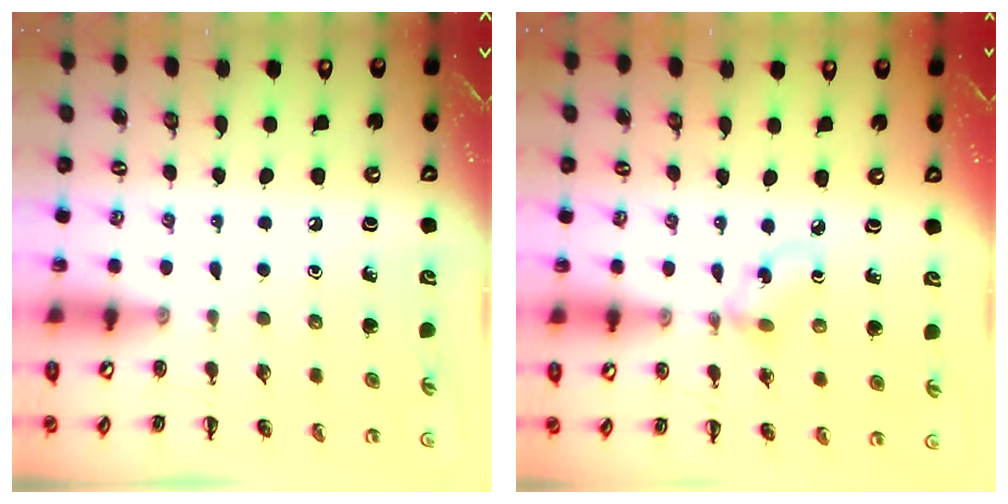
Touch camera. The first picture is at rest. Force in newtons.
{"total": 2.8, "press": 2.8, "slide": 0.7}